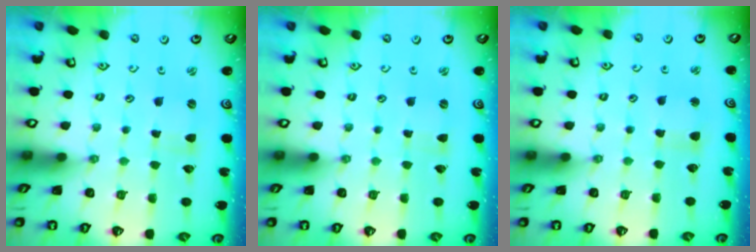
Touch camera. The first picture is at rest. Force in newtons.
{"total": 0.0}
{"total": 2.7, "press": 2.7, "slide": 0.2}